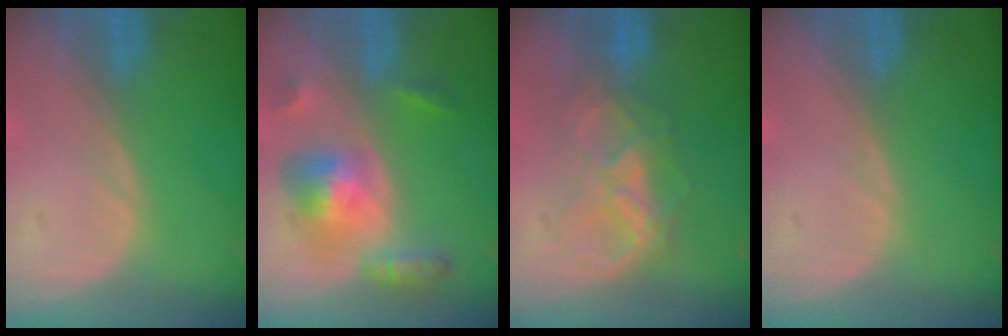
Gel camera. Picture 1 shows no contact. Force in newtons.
{"total": 7.2, "press": 7.2, "slide": 0.5}
{"total": 6.4, "press": 6.4, "slide": 0.7}
{"total": 0.0}